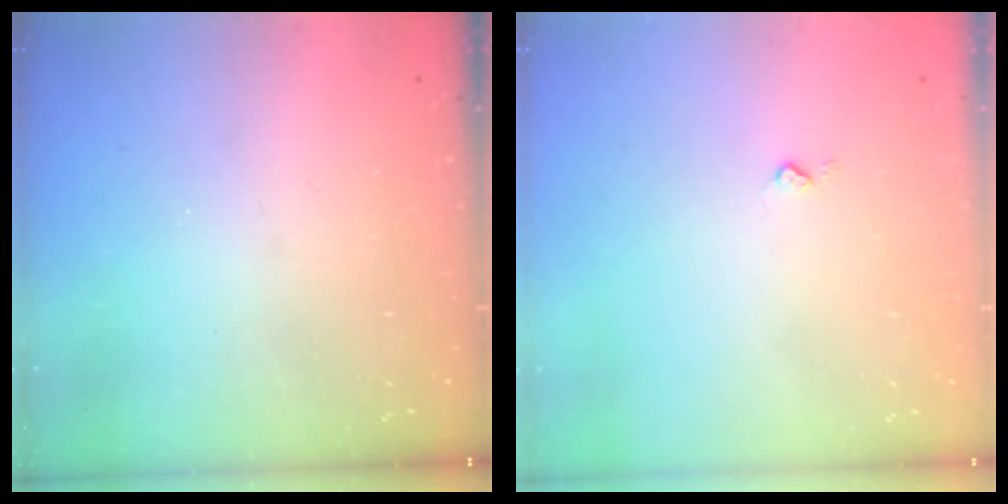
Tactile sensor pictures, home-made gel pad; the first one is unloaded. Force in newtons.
{"total": 2.7, "press": 2.6, "slide": 0.4}